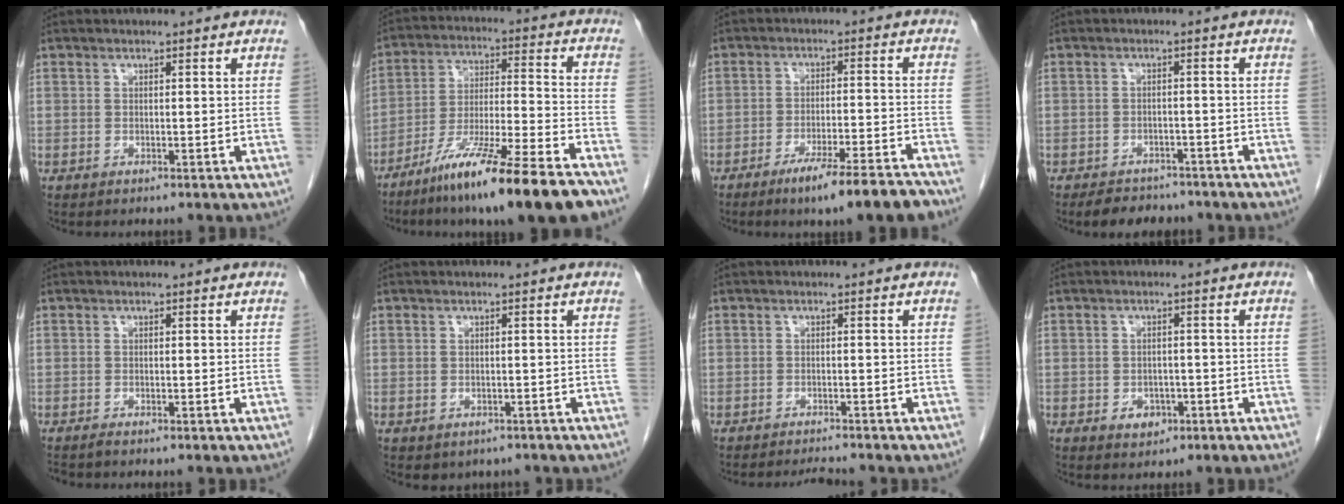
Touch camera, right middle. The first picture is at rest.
{"total": 17.0, "force": [-12.2, -0.2, 11.9], "torque": [-0.205, -0.034, -0.213]}
{"total": 9.6, "force": [-7.2, 0.1, 6.4], "torque": [-0.087, -0.014, -0.114]}
{"total": 6.0, "force": [-5.1, 2.8, 1.5], "torque": [-0.019, 0.003, -0.069]}
{"total": 0.8, "force": [-0.7, 0.0, 0.3], "torque": [-0.011, -0.003, -0.015]}
{"total": 2.4, "force": [-1.6, 1.6, 0.6], "torque": [-0.005, 0.001, -0.016]}
{"total": 2.2, "force": [-2.2, -0.4, 0.1], "torque": [-0.005, -0.012, -0.034]}
{"total": 2.9, "force": [-1.3, 2.2, 1.4], "torque": [-0.016, 0.005, -0.008]}